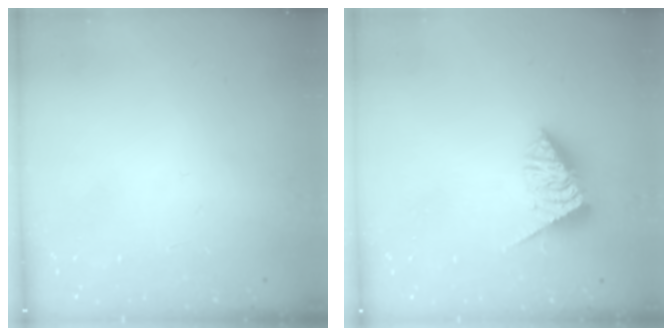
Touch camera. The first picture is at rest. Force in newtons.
{"total": 4.0, "press": 4.0, "slide": 0.5}